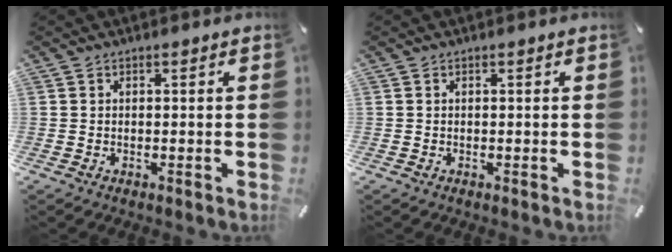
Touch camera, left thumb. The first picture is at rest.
{"total": 0.0}